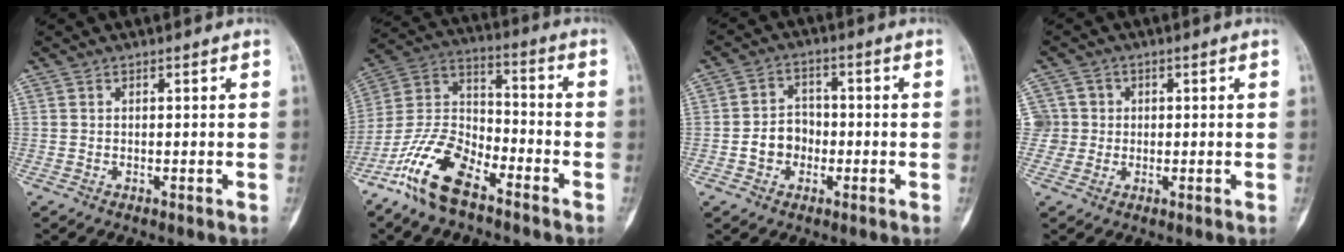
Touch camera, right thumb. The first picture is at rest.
{"total": 14.6, "force": [-9.5, 6.3, 9.1], "torque": [-0.178, 0.057, -0.192]}
{"total": 6.0, "force": [-1.6, 5.0, 2.8], "torque": [-0.023, 0.025, -0.033]}
{"total": 4.4, "force": [0.4, 4.4, 0.0], "torque": [0.035, 0.008, 0.003]}